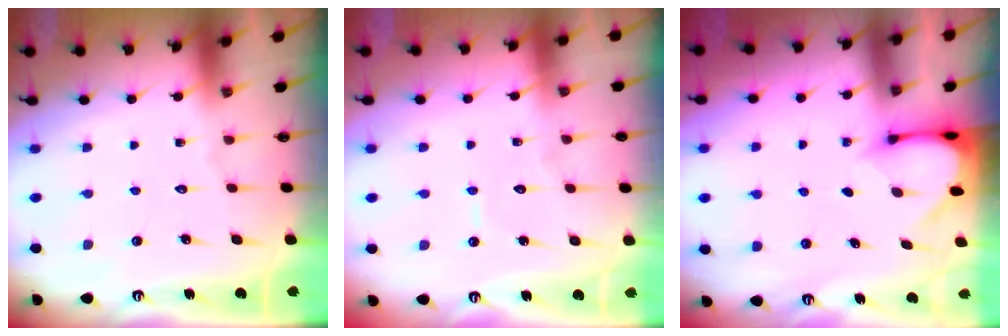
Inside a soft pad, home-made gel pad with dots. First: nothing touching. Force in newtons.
{"total": 4.5, "press": 4.4, "slide": 0.4}
{"total": 3.0, "press": 3.0, "slide": 0.3}